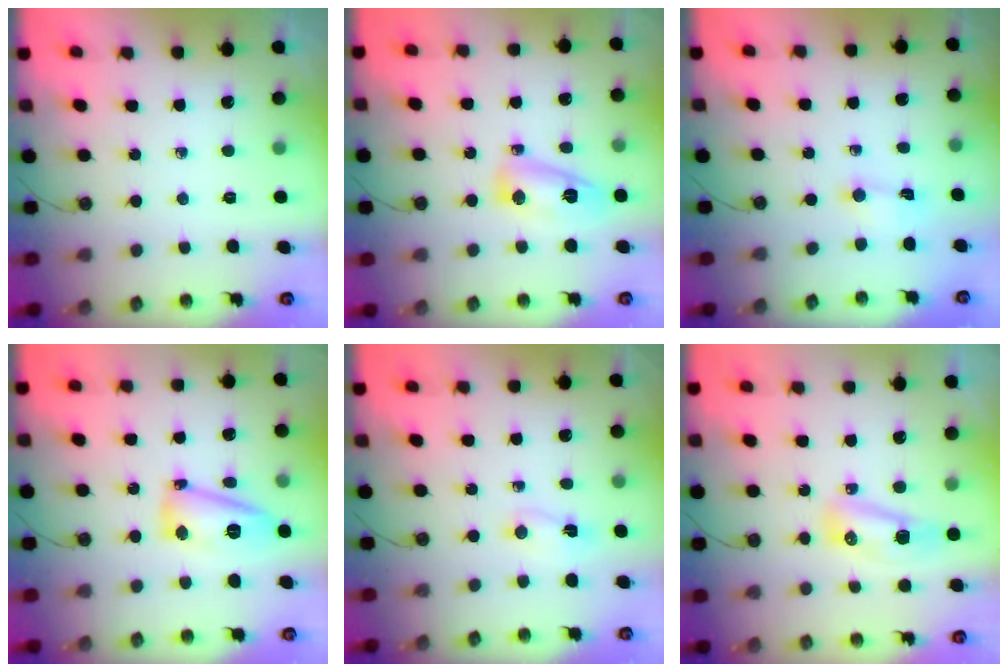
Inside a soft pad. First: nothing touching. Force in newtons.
{"total": 8.9, "press": 8.9, "slide": 0.4}
{"total": 0.5, "press": 0.5, "slide": 0.2}
{"total": 12.1, "press": 12.0, "slide": 1.4}
{"total": 2.2, "press": 1.9, "slide": 1.1}
{"total": 7.7, "press": 7.6, "slide": 1.2}